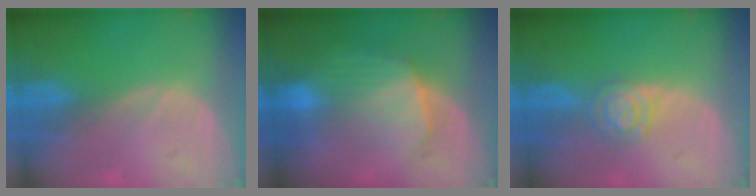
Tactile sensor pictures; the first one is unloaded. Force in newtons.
{"total": 7.0, "press": 6.9, "slide": 1.2}
{"total": 4.3, "press": 4.2, "slide": 0.4}